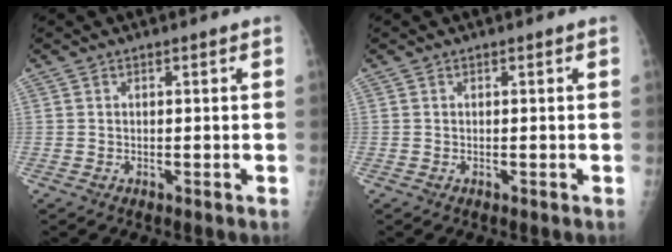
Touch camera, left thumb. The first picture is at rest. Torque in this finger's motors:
{"motor_torque": [0.00, 0.00, -0.02, -0.02, 0.00]}